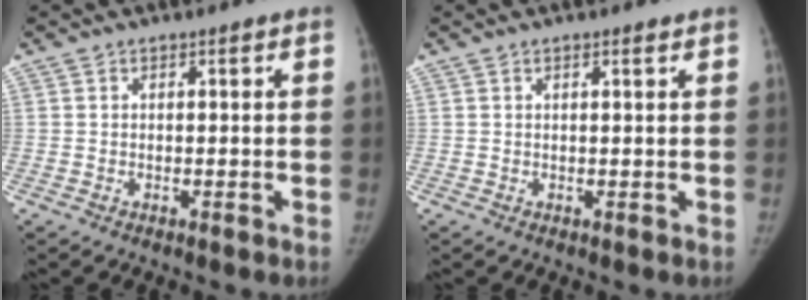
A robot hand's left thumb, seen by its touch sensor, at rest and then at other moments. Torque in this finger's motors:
{"motor_torque": [0.06, 0.30, -0.43, 0.10, -0.04]}